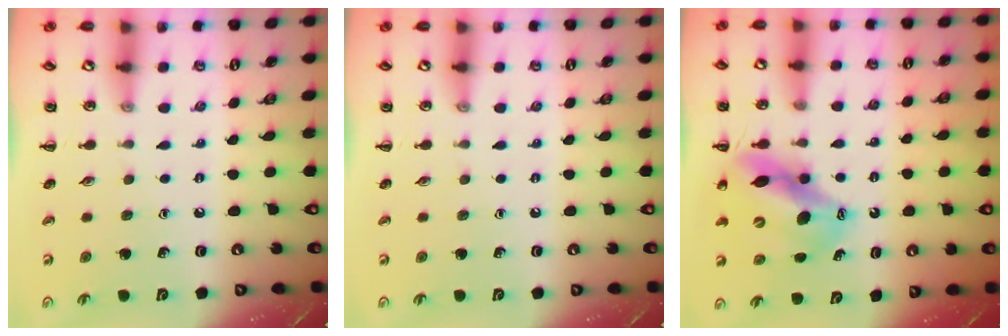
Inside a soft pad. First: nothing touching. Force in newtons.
{"total": 0.0}
{"total": 12.2, "press": 11.9, "slide": 2.9}